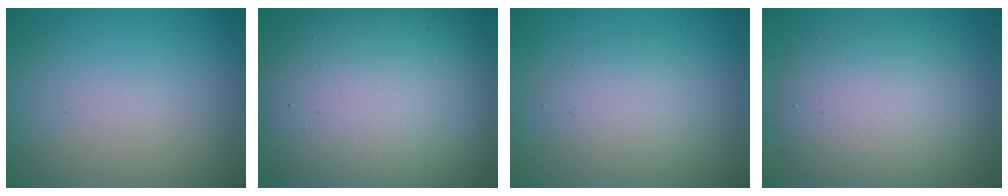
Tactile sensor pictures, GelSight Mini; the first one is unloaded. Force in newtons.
{"total": 15.8, "press": 15.8, "slide": 1.3}
{"total": 3.2, "press": 3.2, "slide": 0.3}
{"total": 6.4, "press": 6.4, "slide": 0.5}